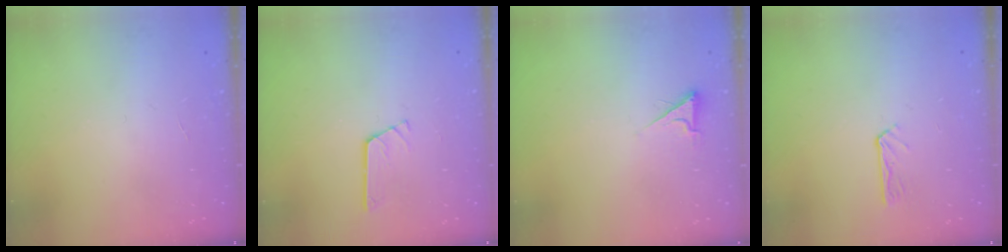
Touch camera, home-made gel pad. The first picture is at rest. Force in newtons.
{"total": 2.7, "press": 2.7, "slide": 0.3}
{"total": 3.5, "press": 3.4, "slide": 0.6}
{"total": 2.7, "press": 2.7, "slide": 0.2}